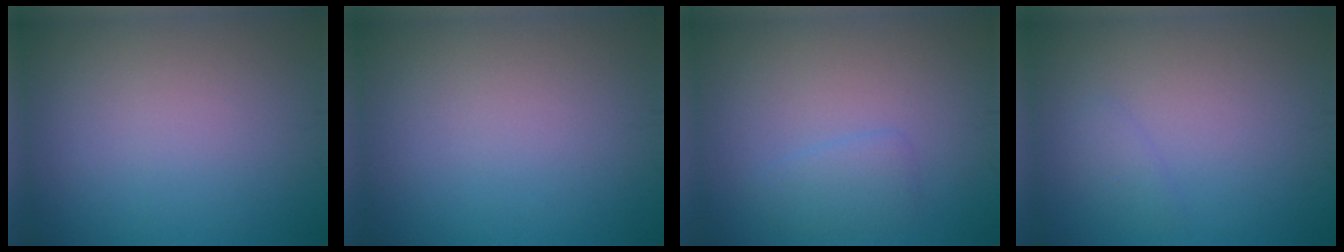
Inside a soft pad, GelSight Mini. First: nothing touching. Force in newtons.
{"total": 0.0}
{"total": 1.8, "press": 1.8, "slide": 0.0}
{"total": 0.9, "press": 0.9, "slide": 0.1}